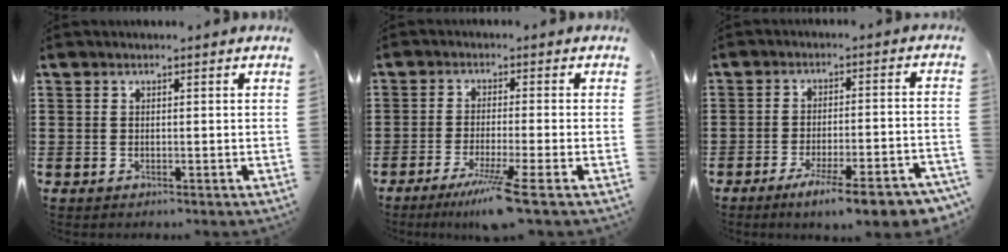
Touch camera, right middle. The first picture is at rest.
{"total": 6.3, "force": [-4.1, -0.7, 4.8], "torque": [-0.092, -0.024, -0.073]}
{"total": 8.1, "force": [-6.1, 0.3, 5.3], "torque": [-0.077, -0.004, -0.107]}